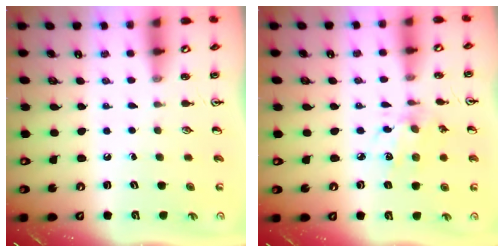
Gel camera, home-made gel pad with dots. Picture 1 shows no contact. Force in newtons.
{"total": 6.1, "press": 6.0, "slide": 0.4}